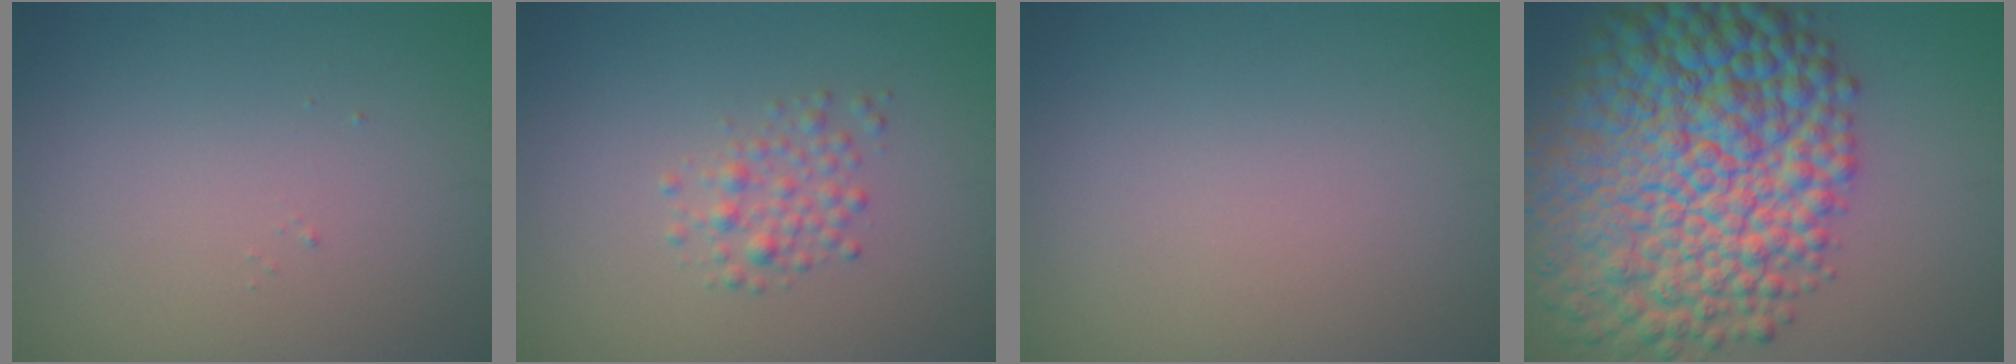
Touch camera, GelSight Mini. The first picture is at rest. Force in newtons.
{"total": 1.9, "press": 1.9, "slide": 0.0}
{"total": 0.0}
{"total": 14.9, "press": 14.9, "slide": 0.2}